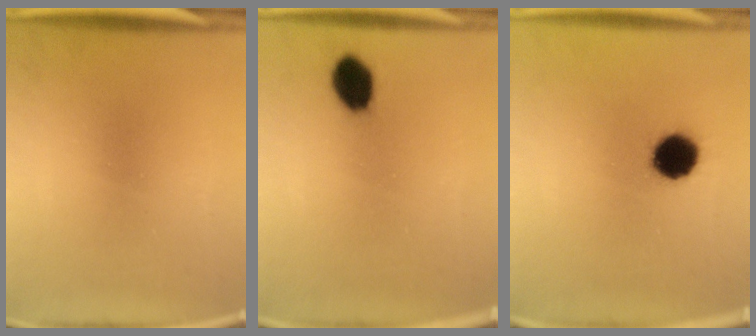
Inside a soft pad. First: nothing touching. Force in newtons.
{"total": 6.7}
{"total": 9.3}